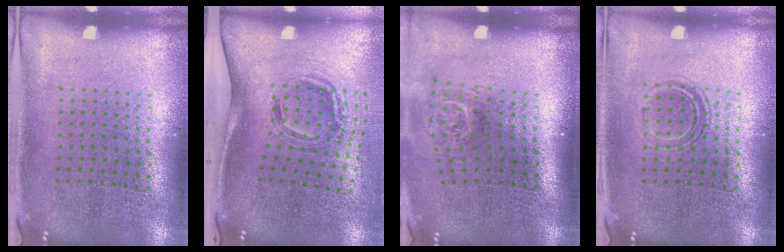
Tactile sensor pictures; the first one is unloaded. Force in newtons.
{"total": 2.0, "press": 1.2, "slide": 1.5}
{"total": 1.8, "press": 1.2, "slide": 1.3}
{"total": 1.2, "press": 0.9, "slide": 0.7}